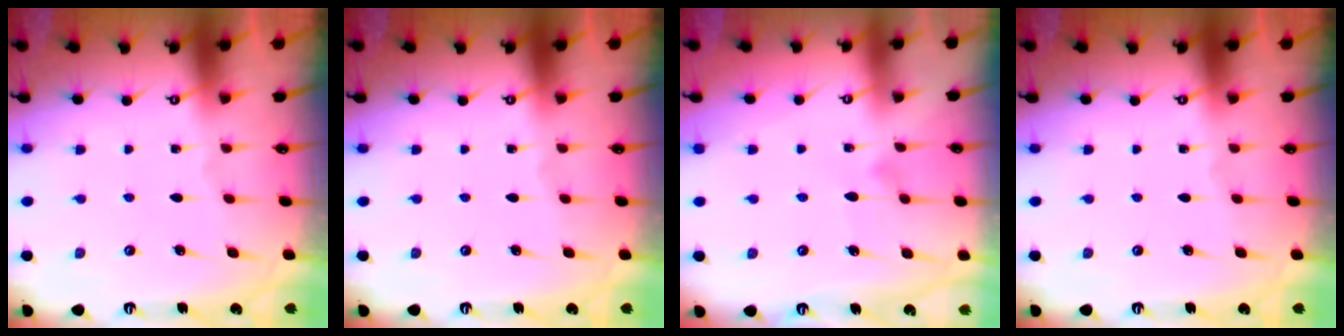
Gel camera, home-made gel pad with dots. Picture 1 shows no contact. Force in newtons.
{"total": 0.0}
{"total": 7.2, "press": 7.2, "slide": 0.3}
{"total": 0.0}